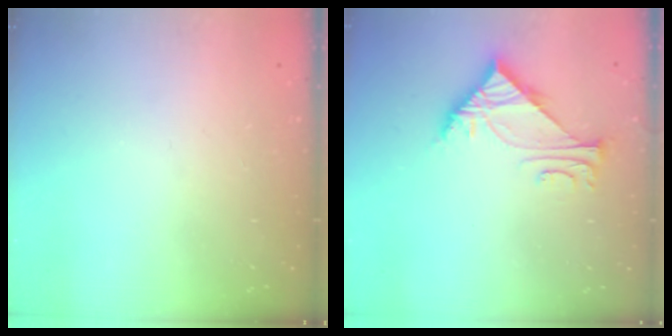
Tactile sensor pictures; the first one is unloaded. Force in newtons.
{"total": 7.0, "press": 7.0, "slide": 0.4}